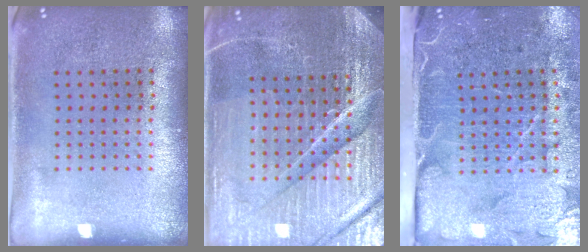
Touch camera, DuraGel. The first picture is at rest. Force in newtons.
{"total": 6.0, "press": 5.4, "slide": 2.6}
{"total": 5.0, "press": 4.0, "slide": 2.9}